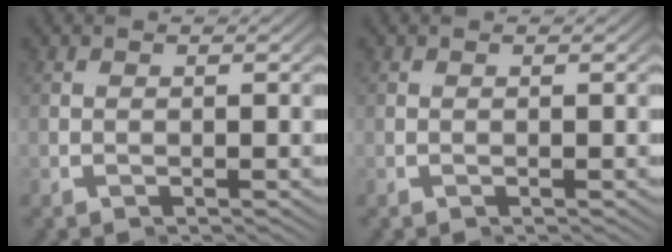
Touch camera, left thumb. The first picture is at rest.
{"total": 0.0}